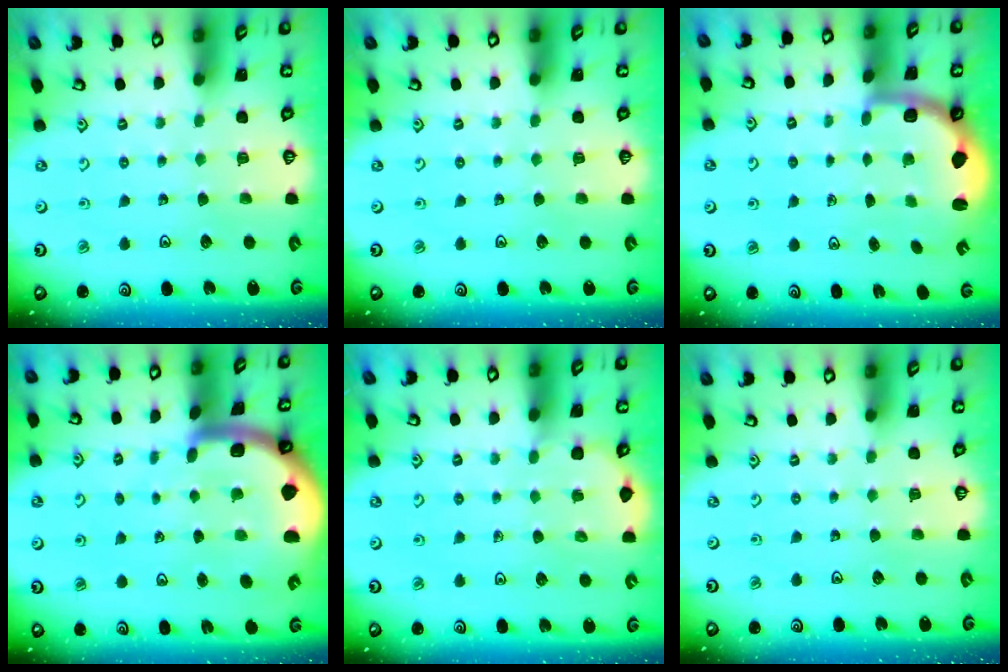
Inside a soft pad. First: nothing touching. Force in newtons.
{"total": 0.0}
{"total": 2.1, "press": 1.9, "slide": 1.0}
{"total": 6.5, "press": 6.5, "slide": 0.8}
{"total": 2.4, "press": 2.4, "slide": 0.1}
{"total": 0.0}